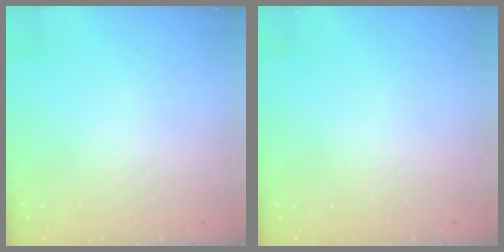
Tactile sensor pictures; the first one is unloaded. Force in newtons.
{"total": 0.0}